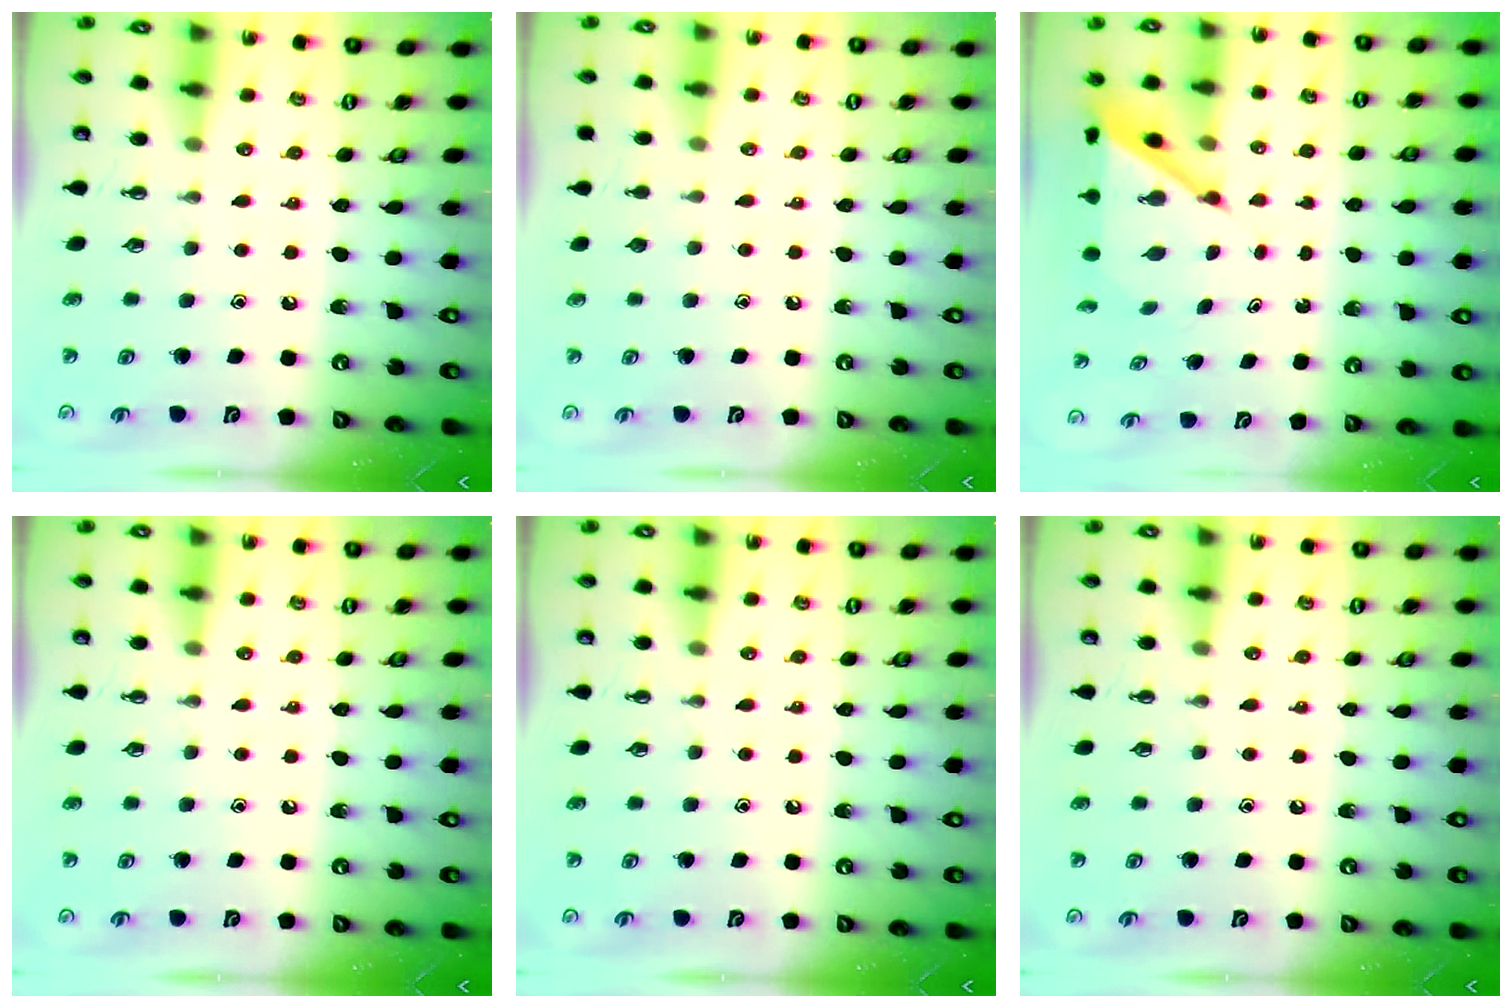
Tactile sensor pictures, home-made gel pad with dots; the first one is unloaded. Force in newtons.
{"total": 0.0}
{"total": 6.9, "press": 6.9, "slide": 0.6}
{"total": 0.0}
{"total": 0.0}
{"total": 0.0}